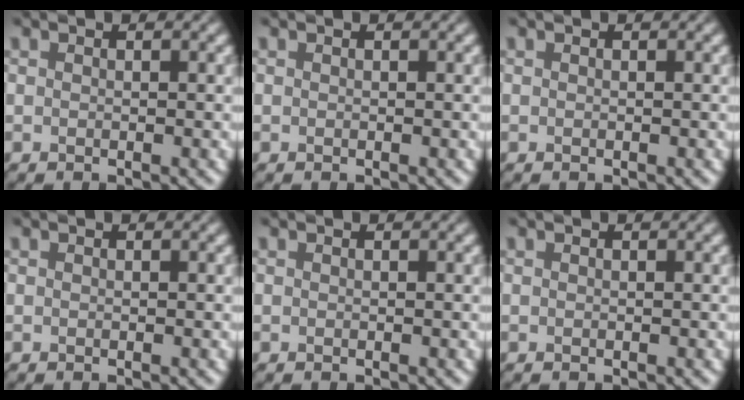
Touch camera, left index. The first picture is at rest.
{"total": 0.0}
{"total": 0.0}
{"total": 0.0}
{"total": 0.0}
{"total": 0.0}